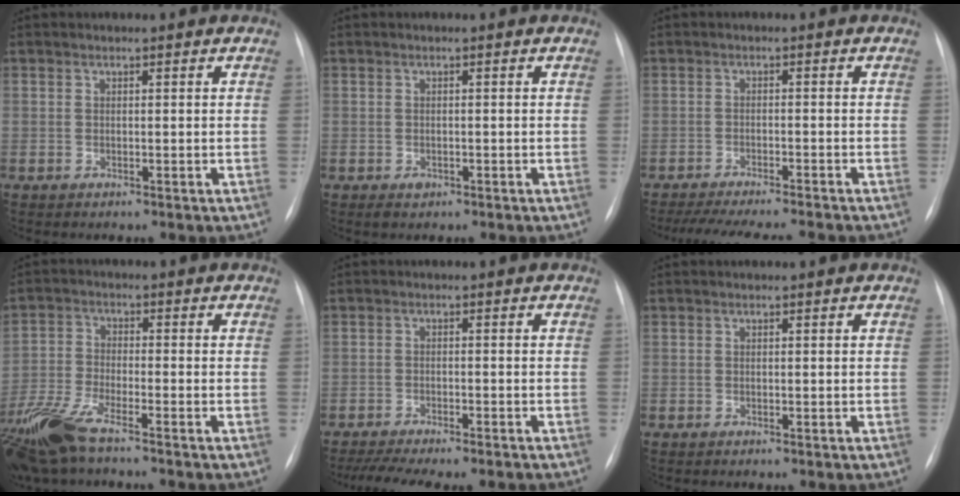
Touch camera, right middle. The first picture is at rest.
{"total": 1.2, "force": [-0.6, 0.8, 0.6], "torque": [-0.009, 0.000, -0.004]}
{"total": 13.6, "force": [-12.1, 1.3, 6.1], "torque": [-0.091, -0.015, -0.165]}
{"total": 10.2, "force": [-7.5, 2.0, 6.6], "torque": [-0.147, -0.020, -0.146]}
{"total": 12.1, "force": [-10.4, 2.0, 5.8], "torque": [-0.086, -0.004, -0.141]}
{"total": 0.0}